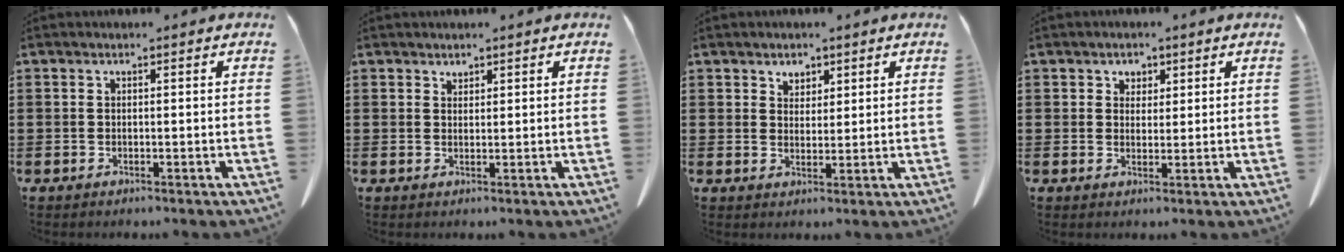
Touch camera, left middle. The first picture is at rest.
{"total": 1.3, "force": [1.2, 0.4, 0.1], "torque": [-0.004, 0.000, 0.024]}
{"total": 2.6, "force": [2.0, 1.6, 0.3], "torque": [-0.013, 0.007, 0.038]}
{"total": 2.1, "force": [1.4, 1.6, 0.2], "torque": [-0.004, 0.005, 0.024]}